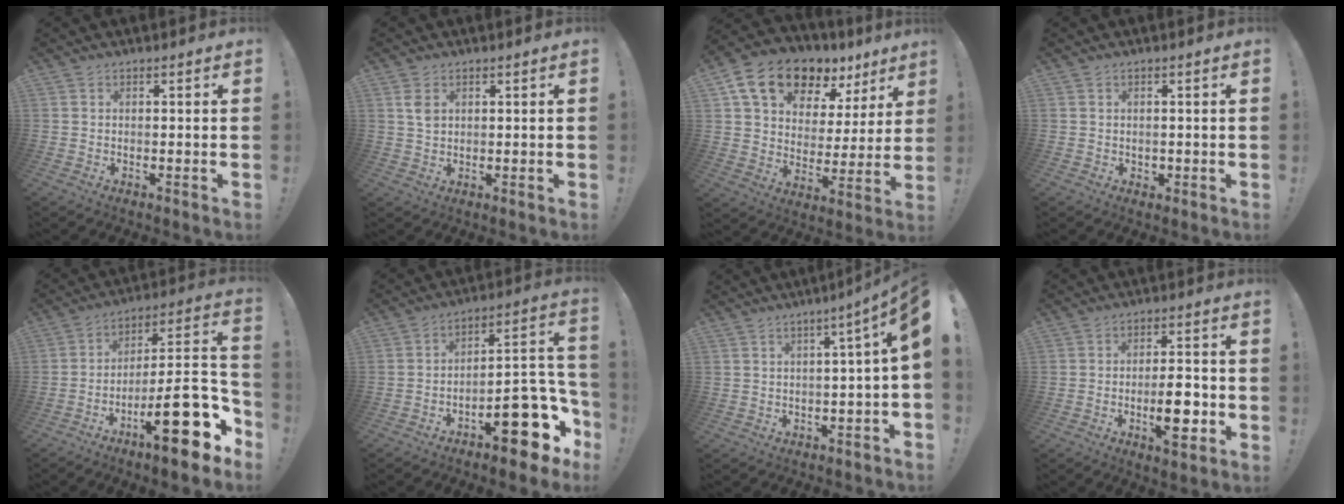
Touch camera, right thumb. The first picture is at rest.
{"total": 3.6, "force": [1.4, 2.3, 2.3], "torque": [-0.037, 0.003, 0.025]}
{"total": 16.1, "force": [11.2, 8.8, 7.4], "torque": [-0.123, -0.071, 0.205]}
{"total": 1.1, "force": [0.3, 1.1, 0.1], "torque": [0.004, 0.000, 0.004]}
{"total": 23.0, "force": [-10.0, 6.1, 19.8], "torque": [-0.277, 0.053, -0.157]}
{"total": 19.1, "force": [-10.1, 7.9, 14.2], "torque": [-0.149, 0.060, -0.151]}
{"total": 5.1, "force": [0.5, -0.5, 5.1], "torque": [-0.071, -0.019, 0.003]}
{"total": 9.9, "force": [-3.1, 3.4, 8.8], "torque": [-0.132, 0.006, -0.053]}